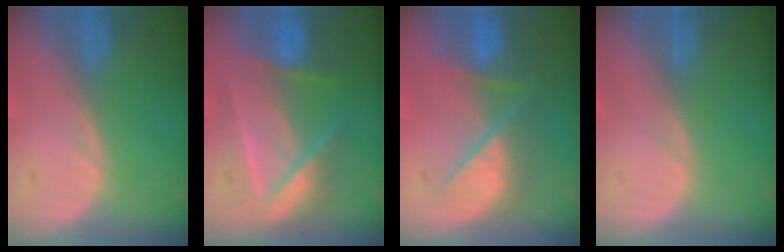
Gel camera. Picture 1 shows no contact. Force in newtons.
{"total": 7.3, "press": 7.3, "slide": 0.2}
{"total": 9.0, "press": 7.7, "slide": 4.6}
{"total": 0.0}